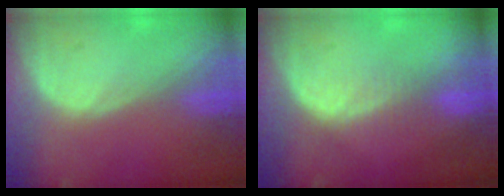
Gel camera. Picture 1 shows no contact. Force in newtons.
{"total": 3.1, "press": 2.6, "slide": 1.7}